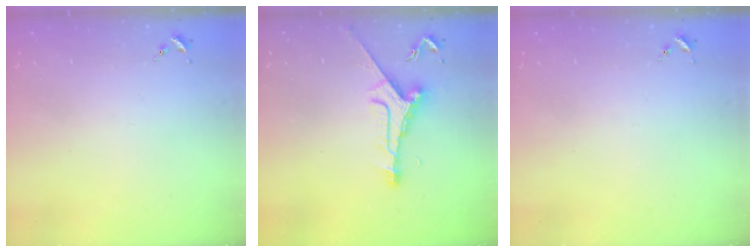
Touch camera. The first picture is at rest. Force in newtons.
{"total": 9.2, "press": 9.1, "slide": 0.5}
{"total": 0.0}